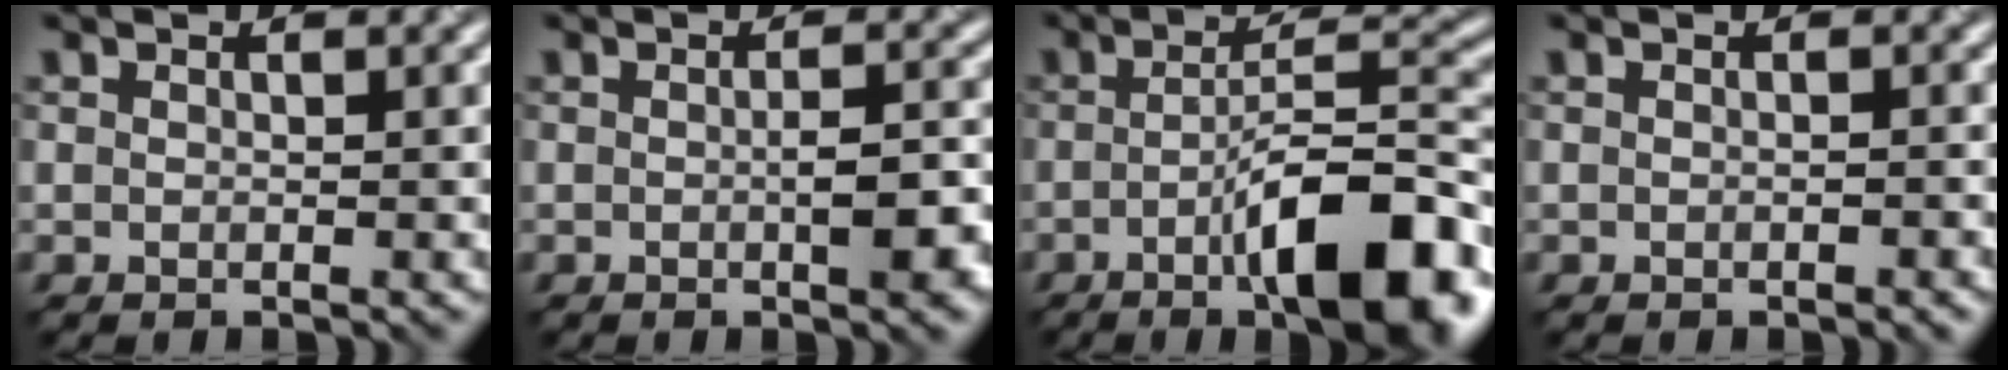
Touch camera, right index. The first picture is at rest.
{"total": 3.4, "force": [-0.6, 0.9, 3.2], "torque": [-0.051, -0.002, -0.007]}
{"total": 11.2, "force": [-4.3, 2.9, 9.9], "torque": [-0.141, 0.010, -0.070]}
{"total": 0.8, "force": [-0.4, 0.1, 0.7], "torque": [-0.009, 0.002, -0.005]}